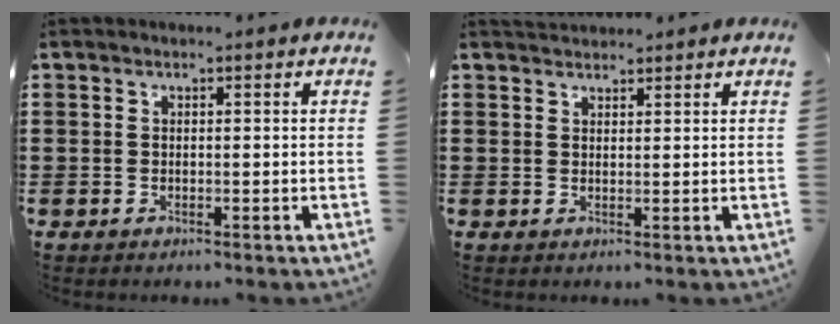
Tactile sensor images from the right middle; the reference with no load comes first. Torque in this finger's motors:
{"motor_torque": [0.00, 0.00, 0.00, 0.00]}